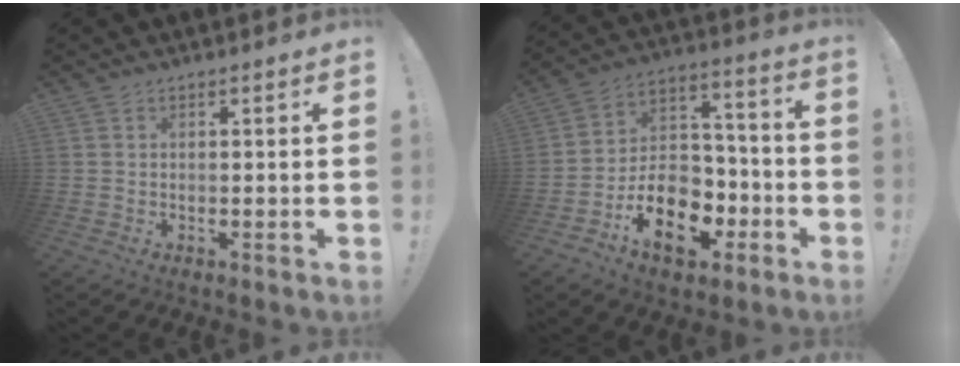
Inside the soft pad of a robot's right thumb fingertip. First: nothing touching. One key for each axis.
{"total": 17.9, "fx": -8.3, "fy": 12.5, "fz": 9.9, "tx": -0.142, "ty": 0.054, "tz": -0.128}